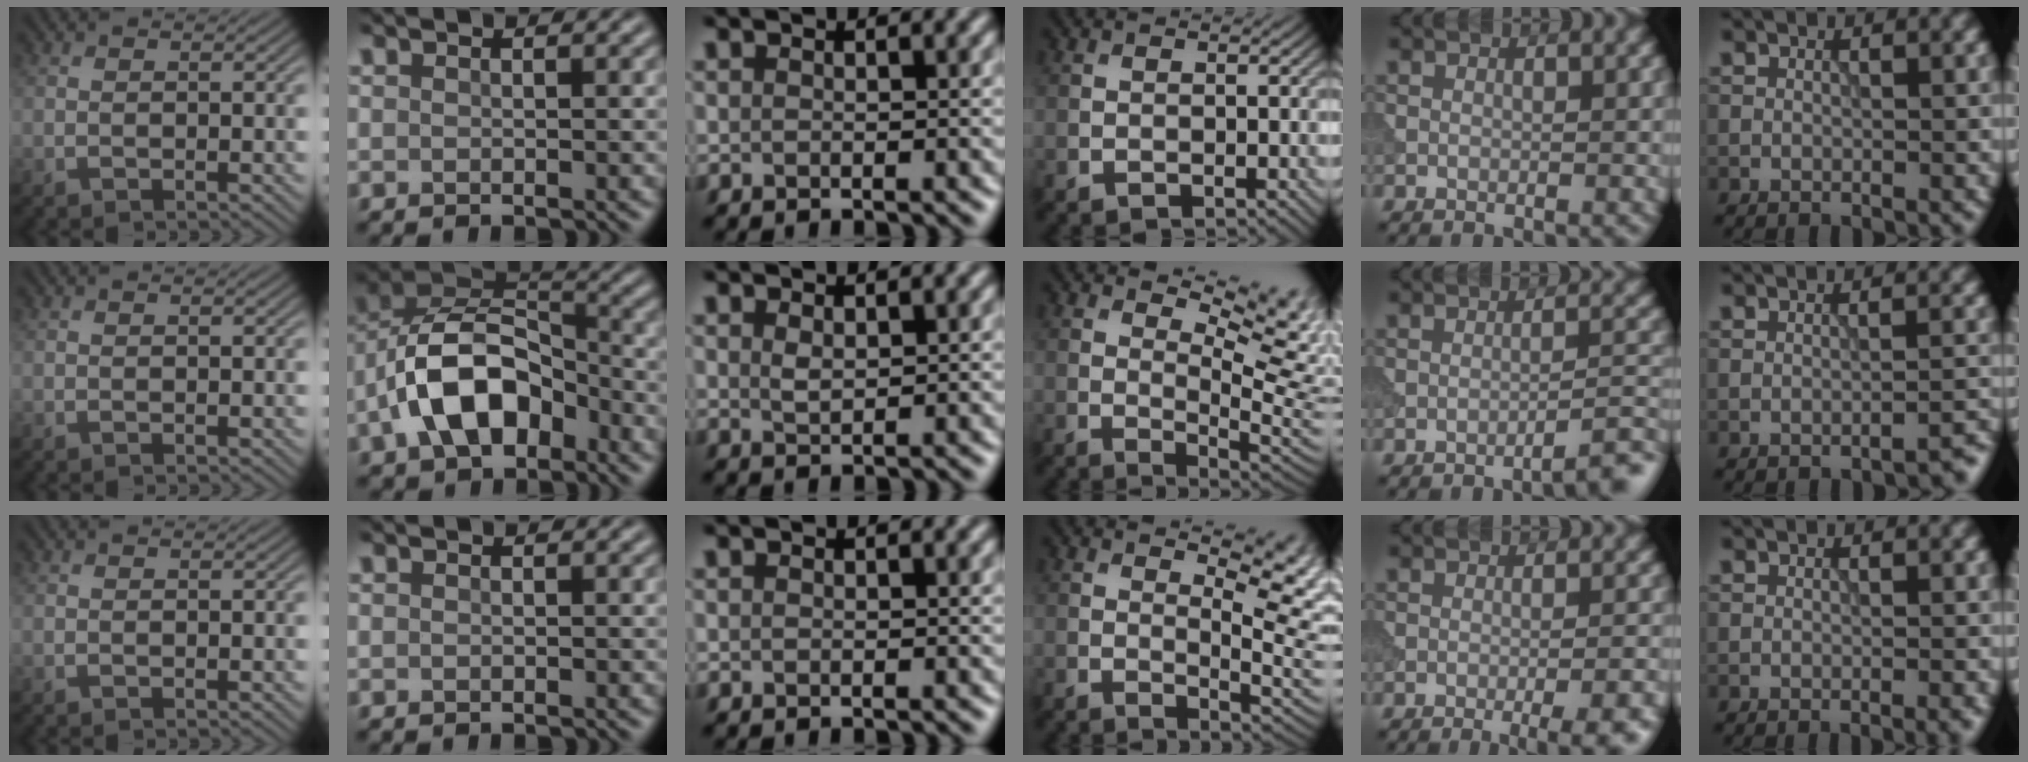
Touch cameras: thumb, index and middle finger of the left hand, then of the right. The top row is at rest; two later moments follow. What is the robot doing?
{"motion": "dispense", "object": "syringe"}